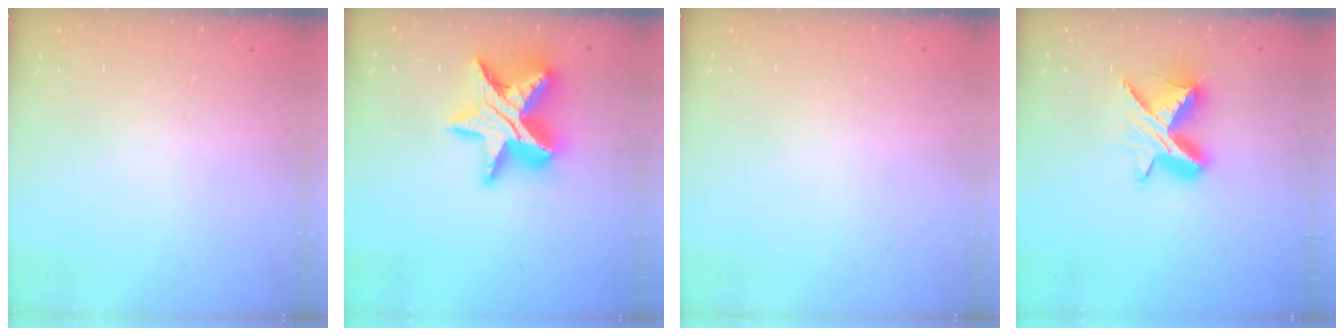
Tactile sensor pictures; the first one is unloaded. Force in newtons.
{"total": 18.2, "press": 18.1, "slide": 1.4}
{"total": 0.0}
{"total": 10.6, "press": 10.6, "slide": 0.7}